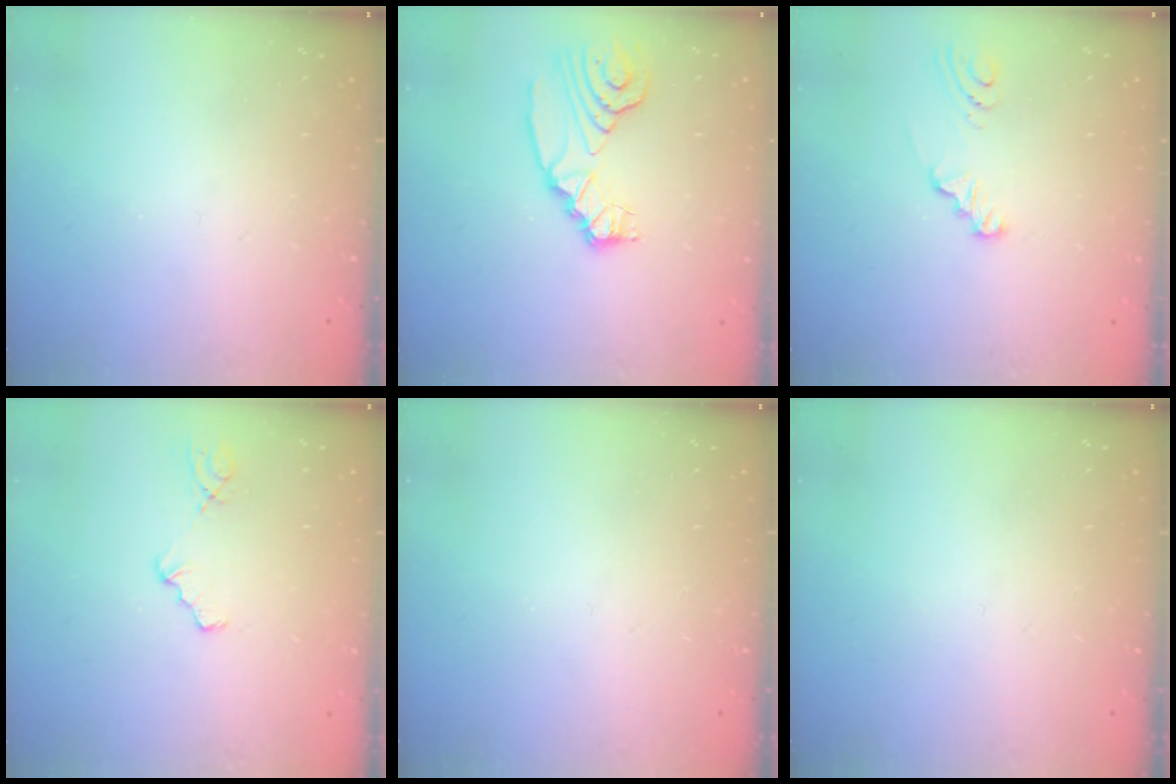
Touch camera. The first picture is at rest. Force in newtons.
{"total": 9.3, "press": 9.3, "slide": 0.8}
{"total": 4.3, "press": 2.1, "slide": 3.8}
{"total": 2.2, "press": 2.2, "slide": 0.2}
{"total": 0.0}
{"total": 0.0}